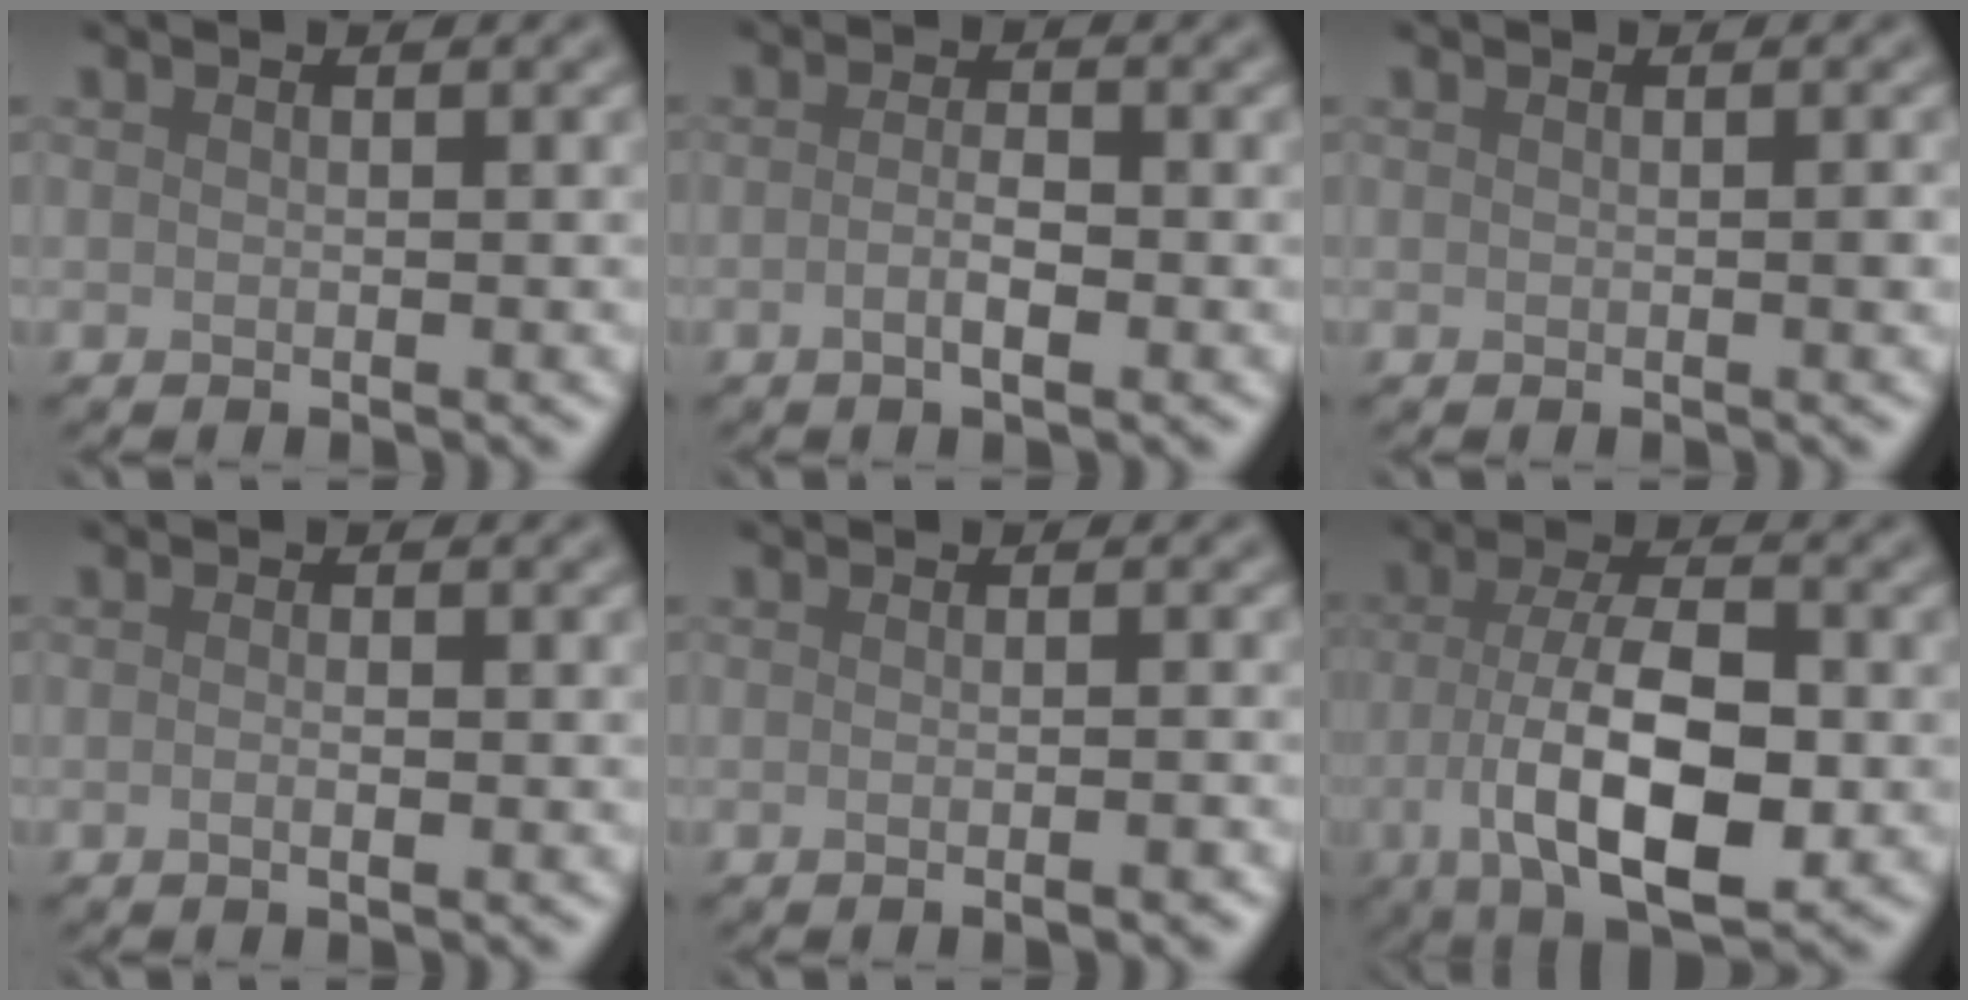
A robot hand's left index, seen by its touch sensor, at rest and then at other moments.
{"total": 2.2, "force": [-0.7, 0.6, 2.0], "torque": [-0.035, 0.000, -0.015]}
{"total": 0.6, "force": [0.0, 0.0, 0.6], "torque": [-0.007, 0.001, 0.000]}
{"total": 1.2, "force": [-0.1, 0.4, 1.1], "torque": [-0.008, -0.009, -0.005]}
{"total": 2.5, "force": [-0.6, 0.9, 2.3], "torque": [-0.009, 0.002, -0.015]}
{"total": 10.2, "force": [-2.4, 4.2, 9.0], "torque": [-0.158, -0.003, -0.044]}